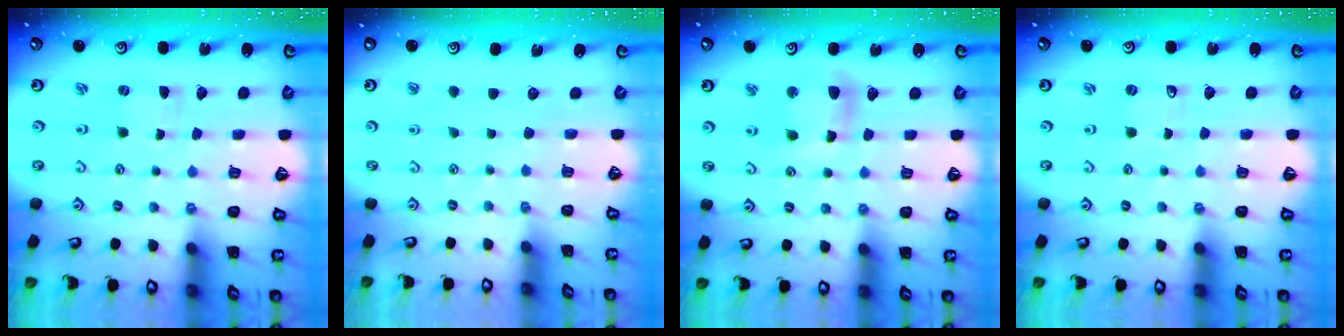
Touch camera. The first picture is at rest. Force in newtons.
{"total": 0.0}
{"total": 9.5, "press": 9.4, "slide": 1.2}
{"total": 0.0}